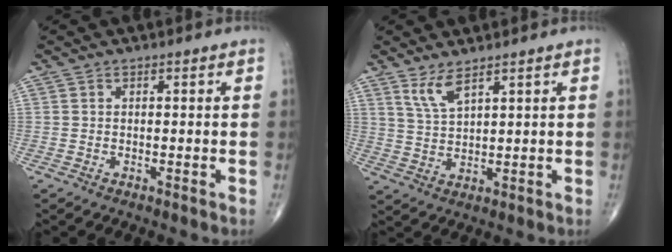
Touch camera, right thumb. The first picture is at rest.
{"total": 4.5, "force": [3.2, 1.1, 3.0], "torque": [-0.063, -0.026, 0.071]}